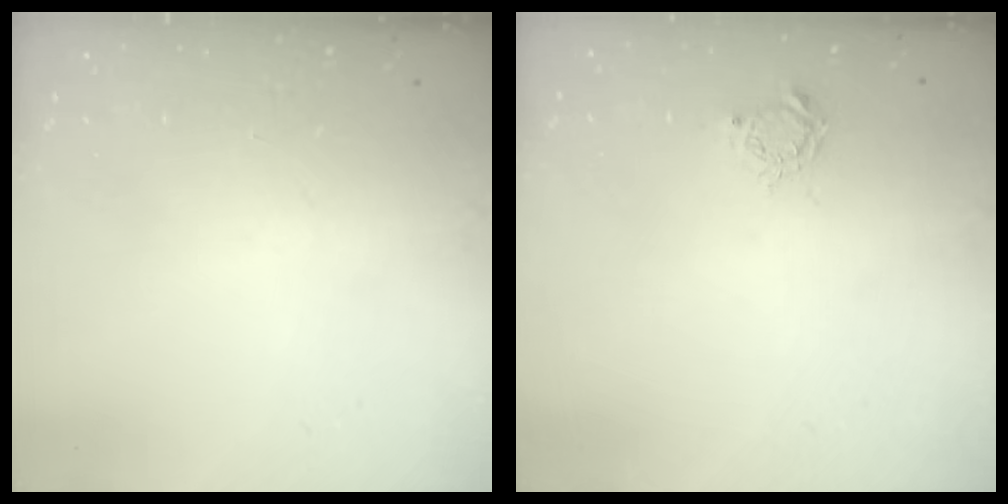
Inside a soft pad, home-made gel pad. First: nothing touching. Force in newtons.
{"total": 4.1, "press": 4.0, "slide": 0.4}